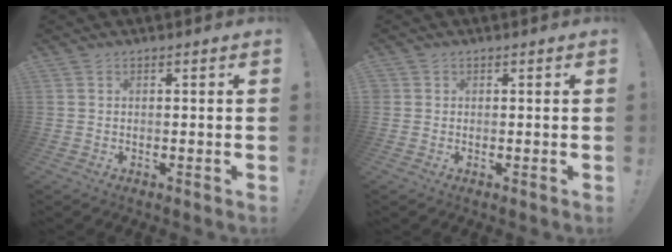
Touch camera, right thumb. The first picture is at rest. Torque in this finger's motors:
{"motor_torque": [-0.03, 0.14, -0.19, 0.09, -0.03]}